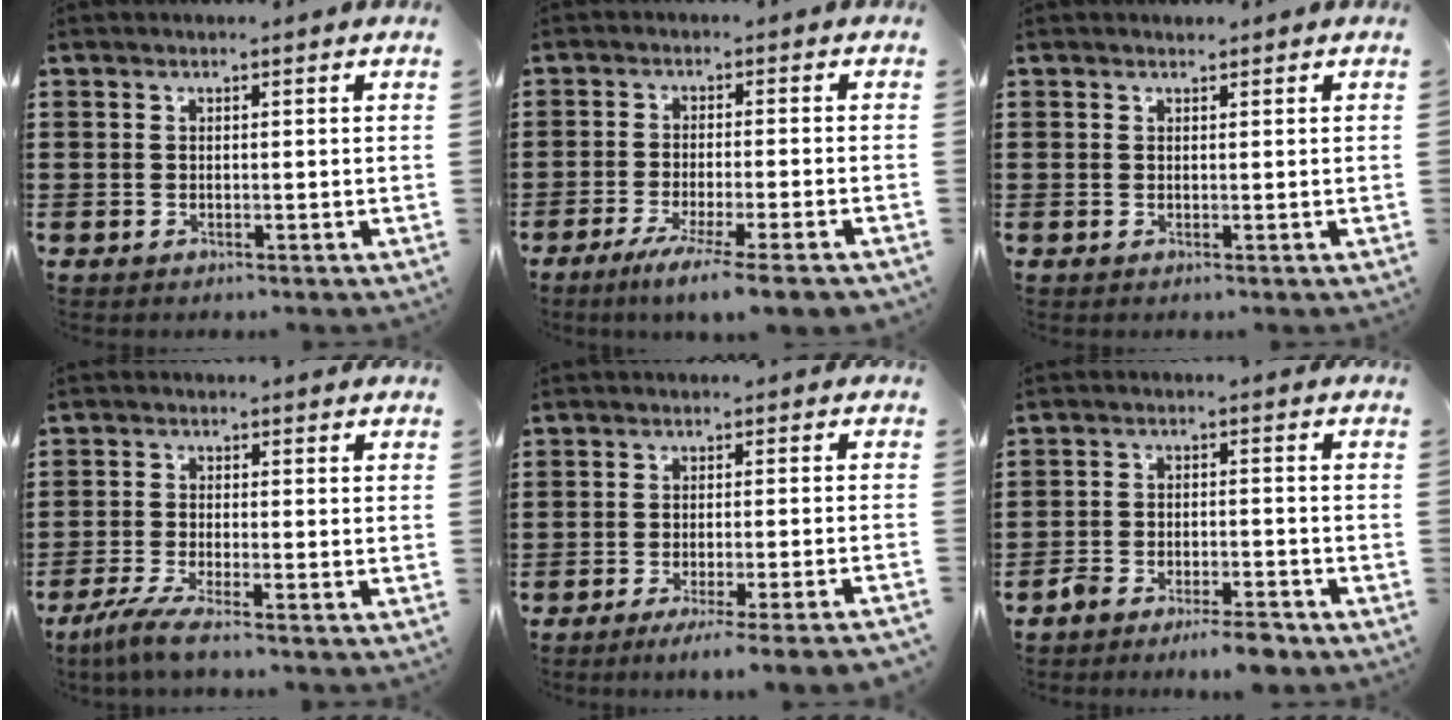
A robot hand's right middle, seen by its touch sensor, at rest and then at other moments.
{"total": 5.0, "force": [-3.9, -0.6, 3.0], "torque": [-0.060, -0.022, -0.071]}
{"total": 0.6, "force": [0.4, 0.4, 0.0], "torque": [0.007, -0.001, 0.006]}
{"total": 4.0, "force": [-3.2, -0.1, 2.4], "torque": [-0.068, -0.021, -0.067]}
{"total": 3.3, "force": [-2.7, -0.8, 1.7], "torque": [-0.027, -0.010, -0.052]}
{"total": 4.5, "force": [-4.3, 0.3, 1.4], "torque": [-0.030, 0.005, -0.085]}